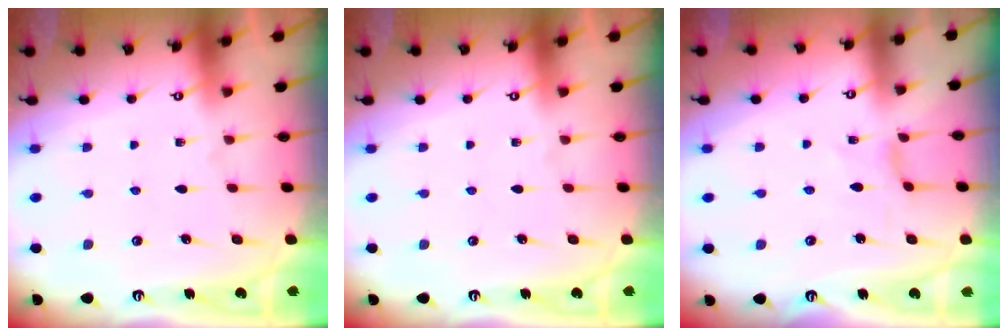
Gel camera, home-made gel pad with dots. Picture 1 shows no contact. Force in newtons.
{"total": 0.0}
{"total": 2.0, "press": 2.0, "slide": 0.4}